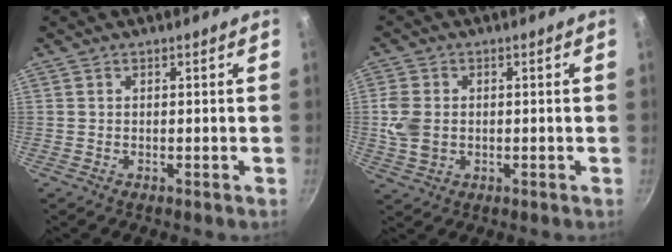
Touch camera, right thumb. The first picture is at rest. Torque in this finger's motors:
{"motor_torque": [0.72, 1.05, 0.70, 0.19, 0.11]}